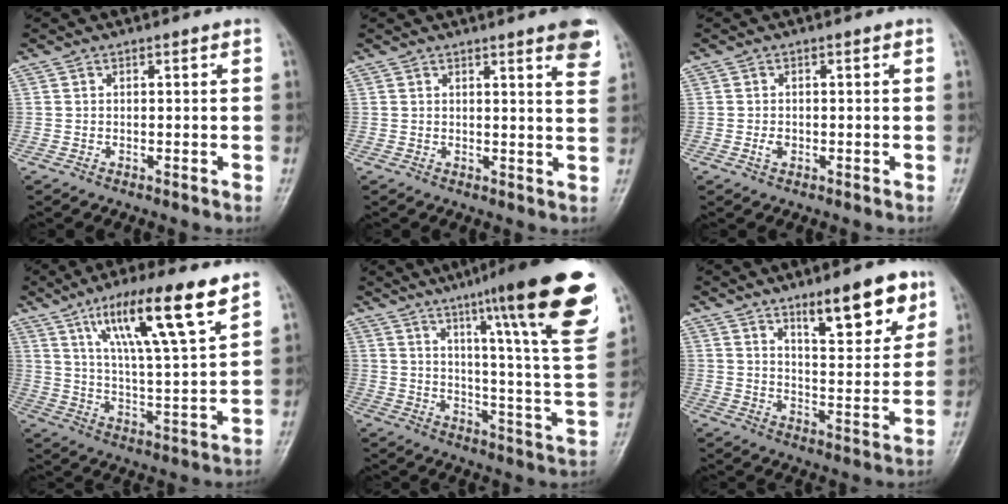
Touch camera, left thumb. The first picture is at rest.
{"total": 6.3, "force": [3.9, 0.9, 4.8], "torque": [-0.048, -0.016, 0.042]}
{"total": 1.5, "force": [-0.4, 1.0, 1.0], "torque": [-0.017, 0.000, -0.007]}
{"total": 16.9, "force": [9.7, 2.6, 13.6], "torque": [-0.227, -0.036, 0.172]}
{"total": 24.8, "force": [14.7, 2.1, 19.9], "torque": [-0.262, -0.057, 0.208]}
{"total": 13.1, "force": [8.2, 4.0, 9.4], "torque": [-0.106, -0.049, 0.125]}